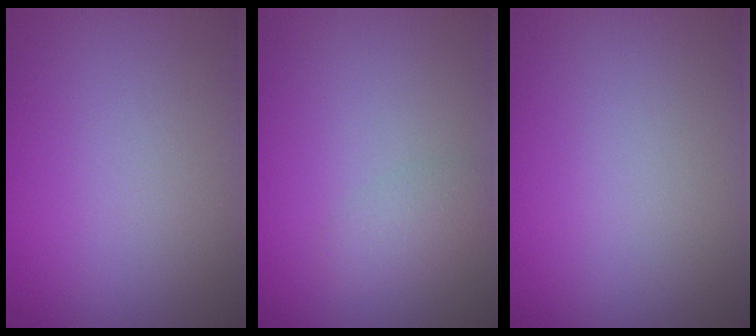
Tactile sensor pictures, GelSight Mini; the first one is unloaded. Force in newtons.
{"total": 1.6, "press": 1.6, "slide": 0.1}
{"total": 0.0}